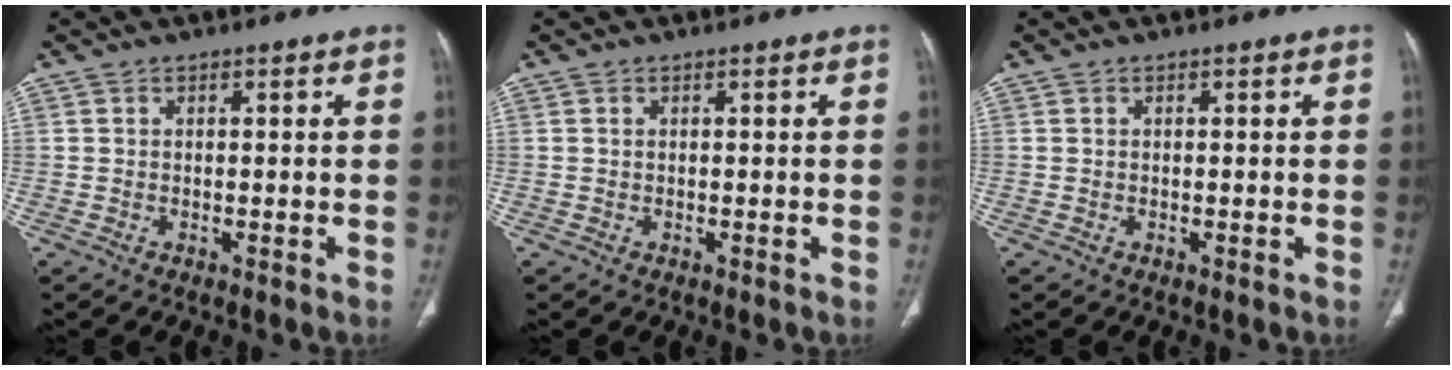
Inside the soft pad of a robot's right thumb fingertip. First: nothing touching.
{"total": 0.0}
{"total": 0.0}